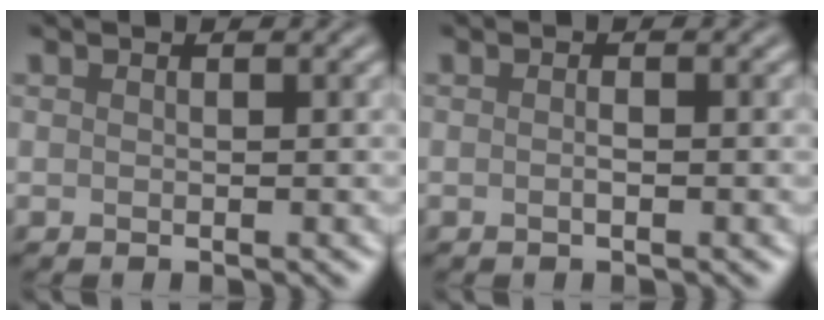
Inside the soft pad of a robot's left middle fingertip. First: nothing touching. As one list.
[{"total": 0.9, "force": [-0.2, 0.2, 0.9], "torque": [-0.014, -0.001, -0.003]}]